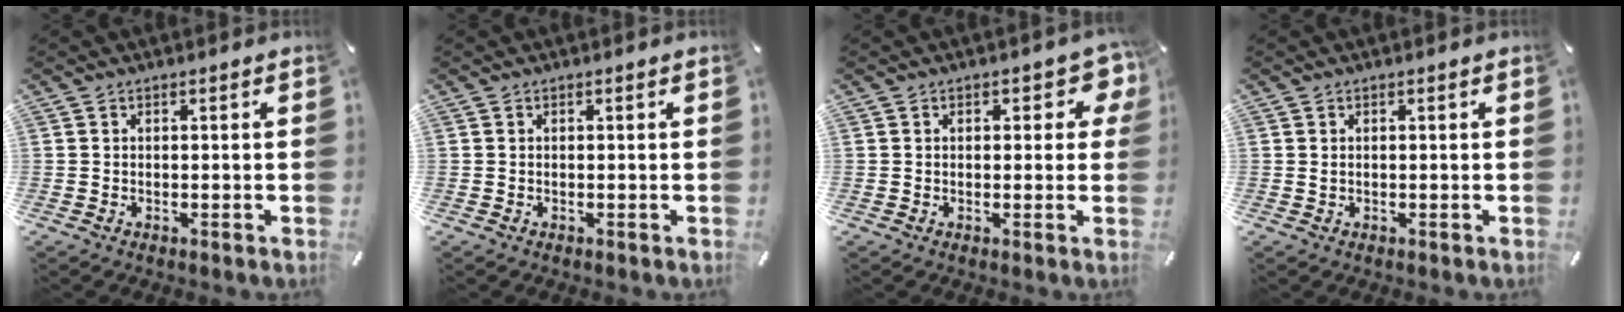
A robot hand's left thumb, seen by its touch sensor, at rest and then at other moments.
{"total": 0.0}
{"total": 5.3, "force": [1.8, 2.9, 4.1], "torque": [-0.043, -0.001, 0.023]}
{"total": 0.5, "force": [0.1, 0.4, 0.4], "torque": [-0.008, 0.001, 0.001]}